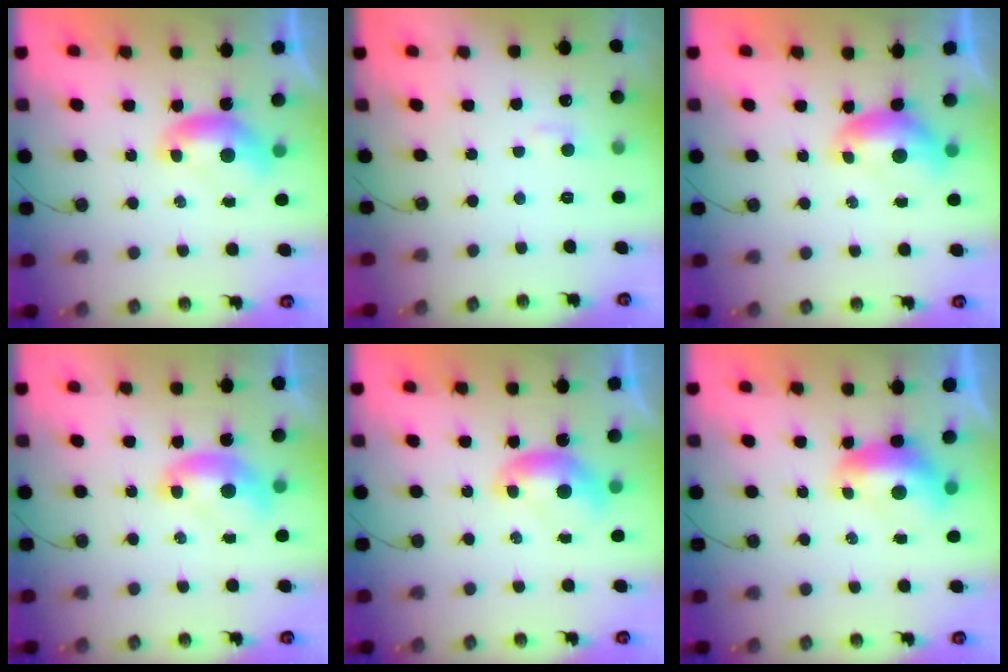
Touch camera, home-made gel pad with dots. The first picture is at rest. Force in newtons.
{"total": 2.7, "press": 2.6, "slide": 0.5}
{"total": 0.6, "press": 0.1, "slide": 0.6}
{"total": 1.6, "press": 1.6, "slide": 0.2}
{"total": 0.0}
{"total": 1.6, "press": 1.4, "slide": 0.7}